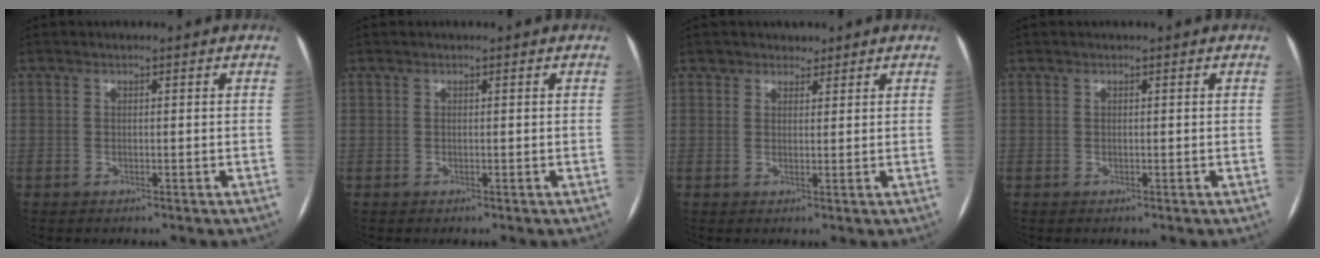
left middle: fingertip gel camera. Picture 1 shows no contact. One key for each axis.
{"total": 0.0}
{"total": 1.9, "fx": 1.4, "fy": 1.3, "fz": -0.2, "tx": 0.012, "ty": -0.003, "tz": 0.015}
{"total": 0.0}